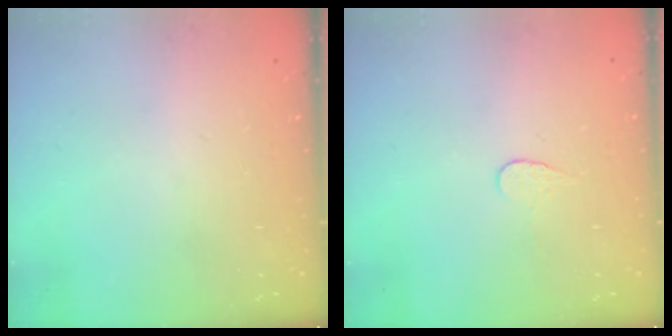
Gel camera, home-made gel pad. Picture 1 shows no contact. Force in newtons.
{"total": 3.9, "press": 3.9, "slide": 0.4}